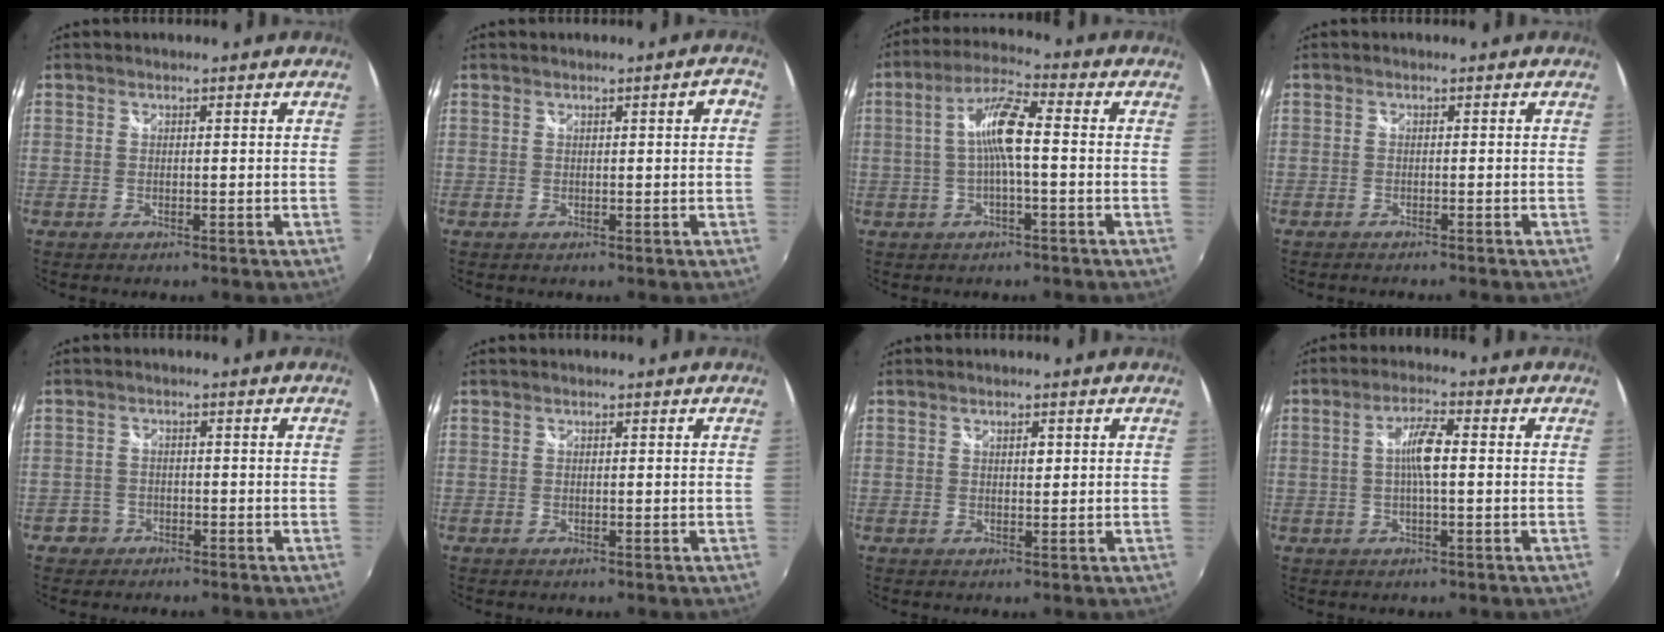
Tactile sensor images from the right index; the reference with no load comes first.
{"total": 2.3, "force": [0.7, 0.4, 2.2], "torque": [-0.029, 0.008, 0.010]}
{"total": 8.0, "force": [-0.3, 1.1, 7.9], "torque": [-0.160, 0.015, -0.006]}
{"total": 1.5, "force": [-1.4, 0.1, 0.4], "torque": [-0.013, -0.011, -0.027]}
{"total": 2.6, "force": [-1.6, 2.0, 0.0], "torque": [-0.007, 0.005, -0.029]}
{"total": 0.0}
{"total": 1.3, "force": [0.5, 0.7, 1.0], "torque": [-0.015, 0.002, 0.008]}
{"total": 5.3, "force": [0.0, 0.9, 5.2], "torque": [-0.096, 0.006, 0.002]}